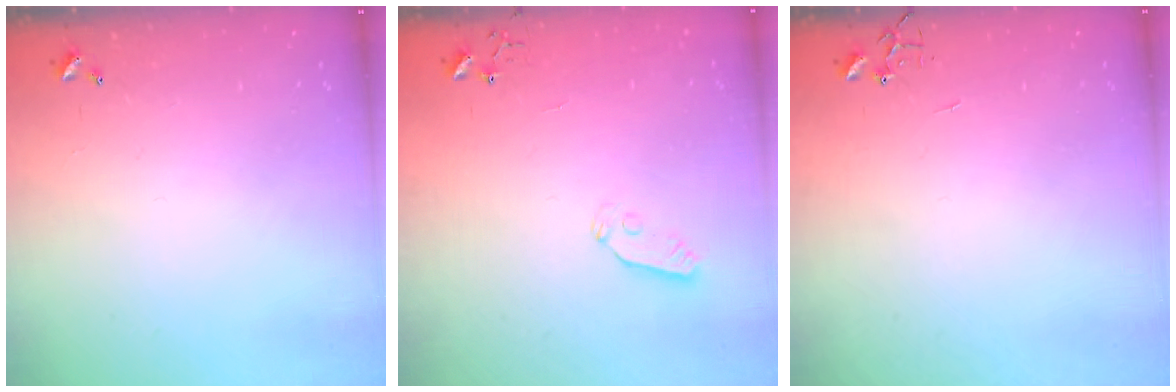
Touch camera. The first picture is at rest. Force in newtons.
{"total": 3.8, "press": 3.7, "slide": 0.5}
{"total": 0.0}